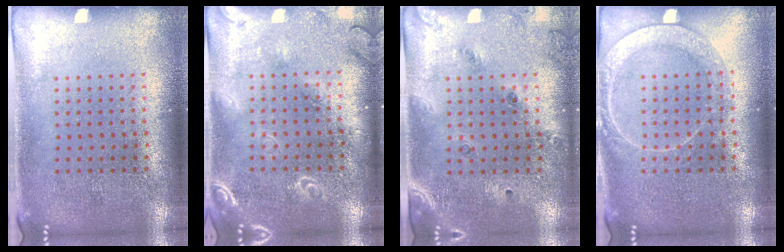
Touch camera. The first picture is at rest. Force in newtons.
{"total": 3.1, "press": 3.1, "slide": 0.4}
{"total": 1.5, "press": 1.3, "slide": 0.7}
{"total": 2.3, "press": 2.3, "slide": 0.3}